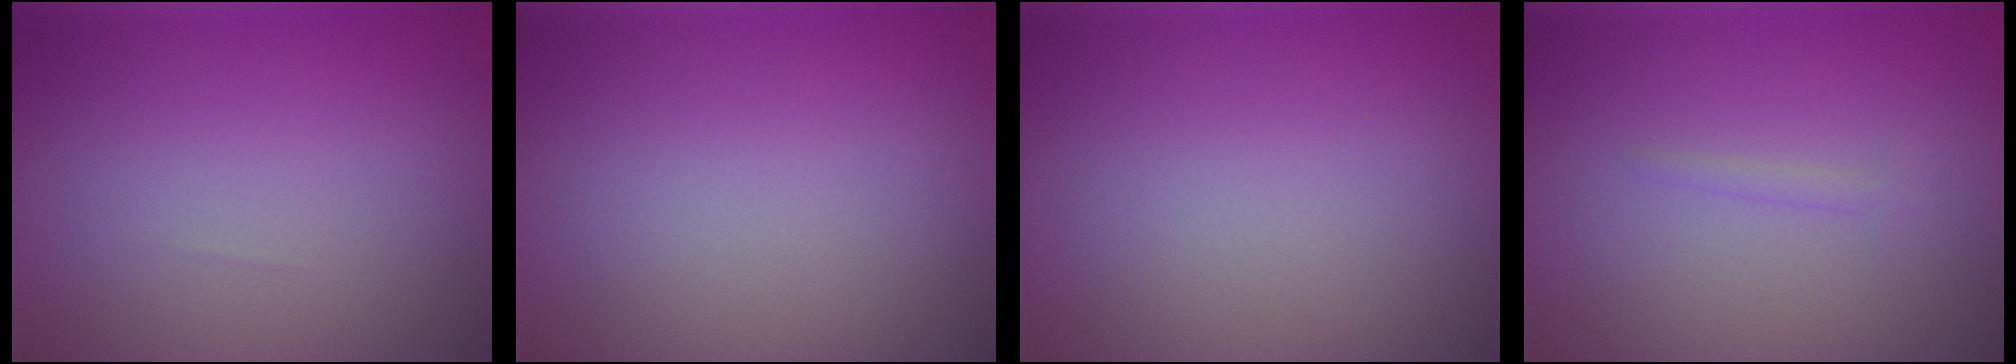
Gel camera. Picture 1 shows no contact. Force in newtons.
{"total": 0.0}
{"total": 0.0}
{"total": 0.7, "press": 0.7, "slide": 0.1}